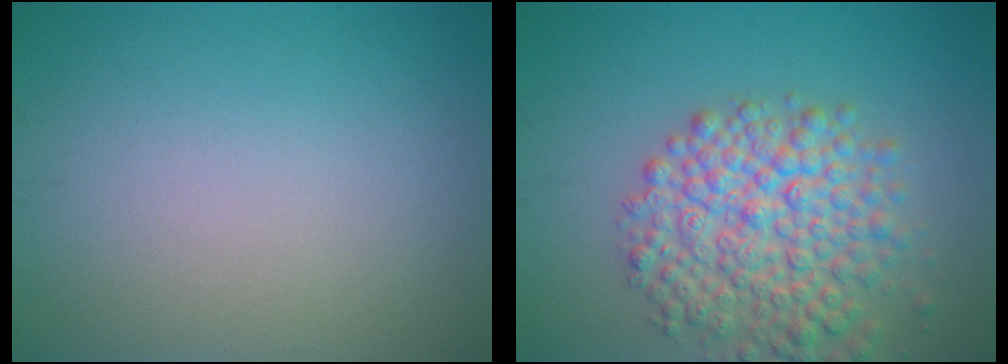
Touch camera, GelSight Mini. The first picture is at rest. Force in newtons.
{"total": 7.0, "press": 7.0, "slide": 0.3}